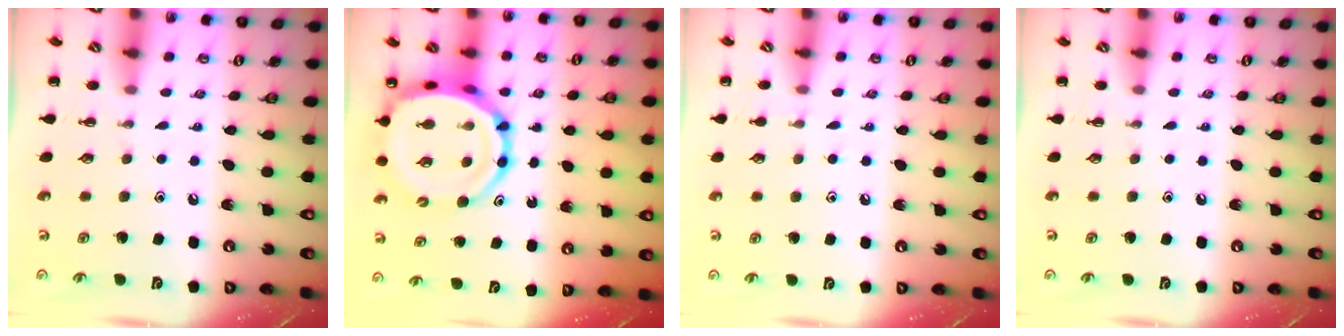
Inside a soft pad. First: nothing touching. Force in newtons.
{"total": 14.4, "press": 13.8, "slide": 4.2}
{"total": 4.2, "press": 3.8, "slide": 1.6}
{"total": 0.0}